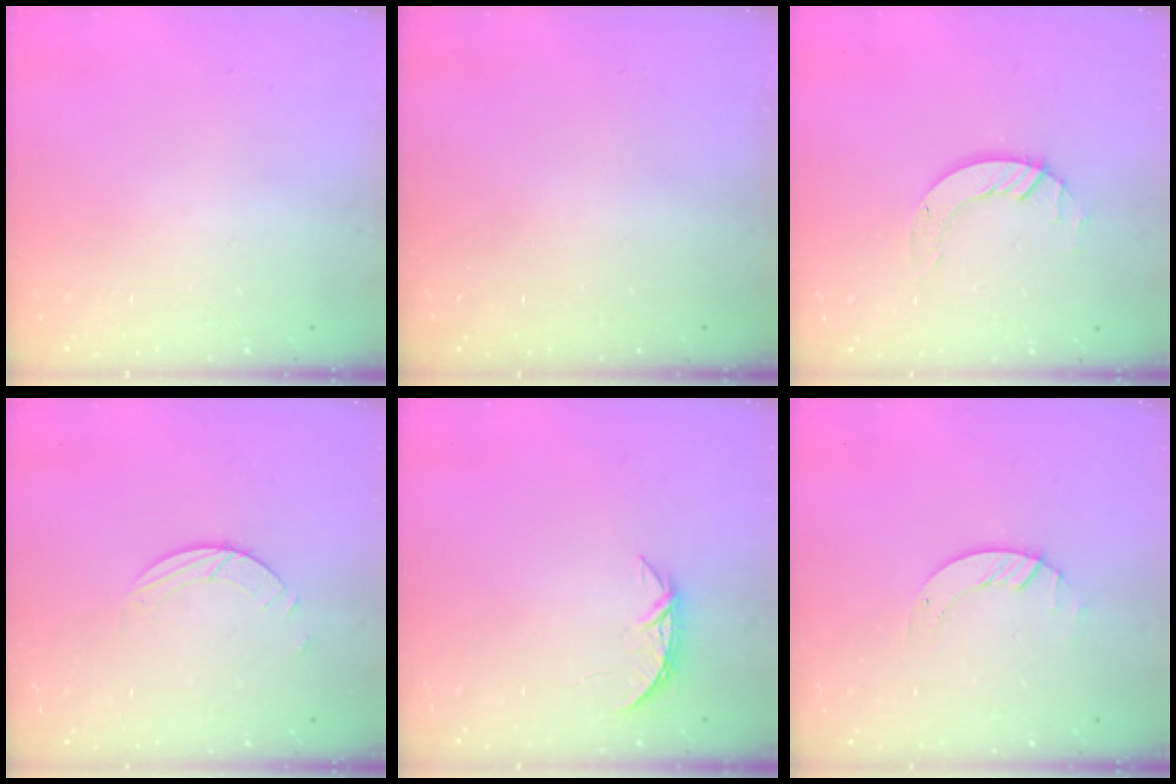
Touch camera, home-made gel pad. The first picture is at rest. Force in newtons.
{"total": 0.0}
{"total": 4.1, "press": 4.1, "slide": 0.1}
{"total": 1.7, "press": 1.7, "slide": 0.2}
{"total": 4.2, "press": 4.2, "slide": 0.5}
{"total": 2.0, "press": 2.0, "slide": 0.2}